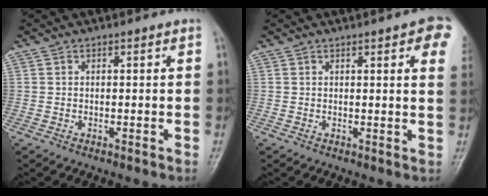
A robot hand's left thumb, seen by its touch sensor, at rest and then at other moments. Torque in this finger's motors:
{"motor_torque": [0.26, 0.36, 0.18, -0.21, 0.01]}